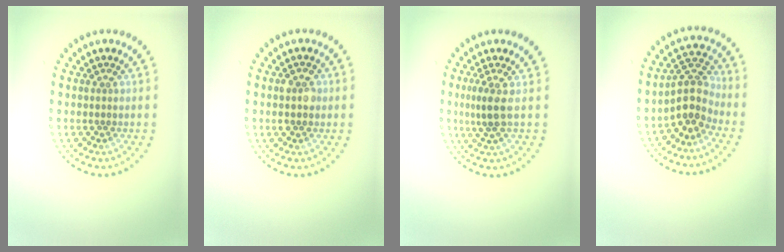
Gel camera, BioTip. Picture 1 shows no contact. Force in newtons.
{"total": 2.4, "press": 2.4, "slide": 0.1}
{"total": 2.3, "press": 1.7, "slide": 1.6}
{"total": 3.5, "press": 3.1, "slide": 1.6}